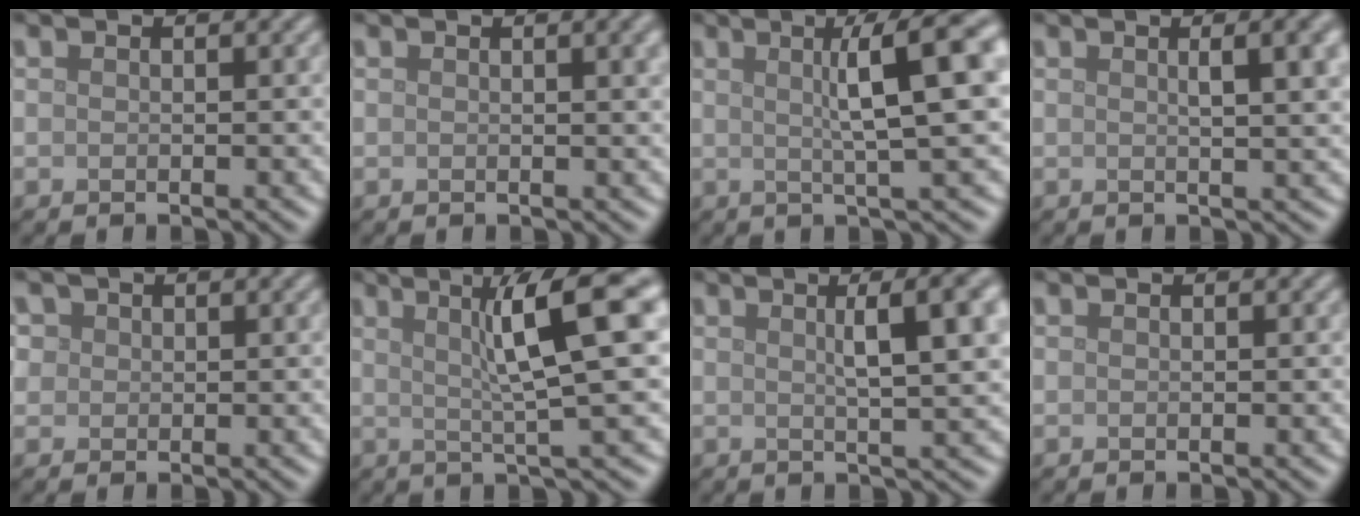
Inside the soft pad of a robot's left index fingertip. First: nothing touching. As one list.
[{"total": 3.1, "force": [1.0, 1.0, 2.7], "torque": [-0.024, 0.007, 0.012]}, {"total": 8.5, "force": [2.2, 1.4, 8.1], "torque": [-0.098, 0.022, 0.030]}, {"total": 6.2, "force": [1.8, 2.3, 5.5], "torque": [-0.037, 0.017, 0.017]}, {"total": 2.0, "force": [1.0, 1.7, 0.6], "torque": [-0.019, 0.005, 0.018]}, {"total": 8.5, "force": [2.4, 1.2, 8.1], "torque": [-0.106, 0.019, 0.036]}, {"total": 7.7, "force": [2.3, 2.0, 7.0], "torque": [-0.068, 0.019, 0.030]}, {"total": 0.0}]